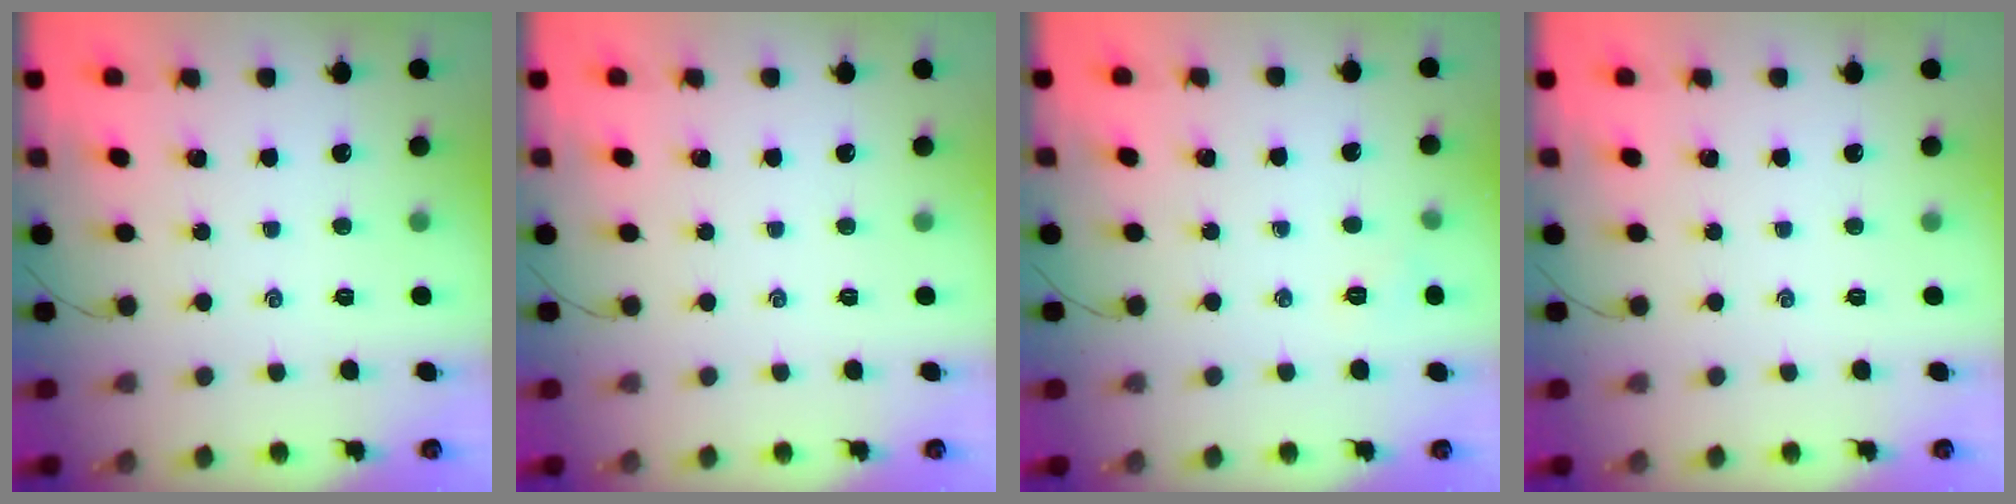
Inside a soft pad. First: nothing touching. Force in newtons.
{"total": 0.0}
{"total": 4.0, "press": 3.9, "slide": 1.0}
{"total": 0.0}